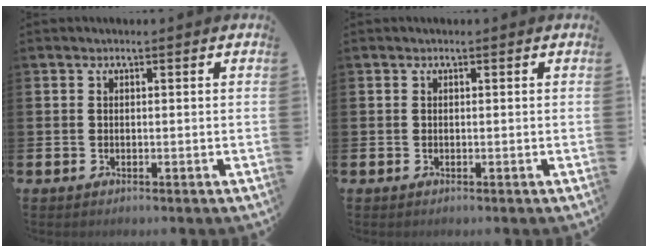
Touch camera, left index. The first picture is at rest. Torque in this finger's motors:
{"motor_torque": [0.00, 0.00, 0.00, 0.01]}